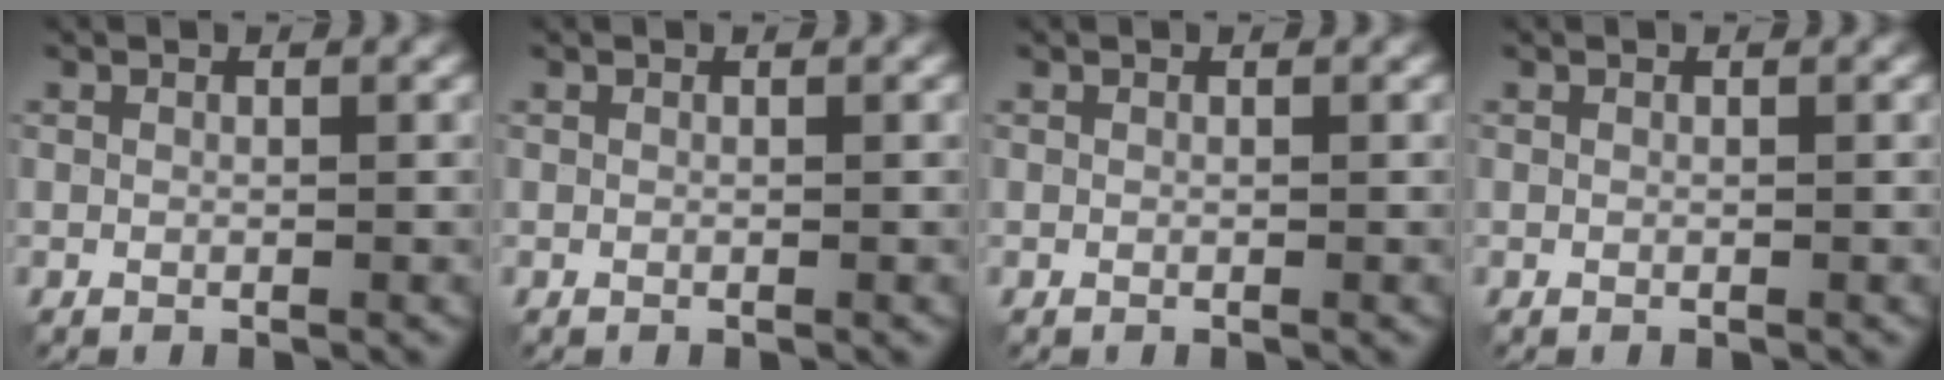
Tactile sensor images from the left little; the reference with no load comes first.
{"total": 0.0}
{"total": 0.0}
{"total": 0.0}